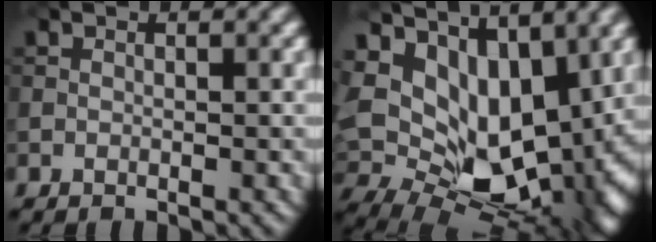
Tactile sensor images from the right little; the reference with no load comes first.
{"total": 14.1, "force": [3.0, 9.4, 10.1], "torque": [-0.169, -0.027, 0.072]}